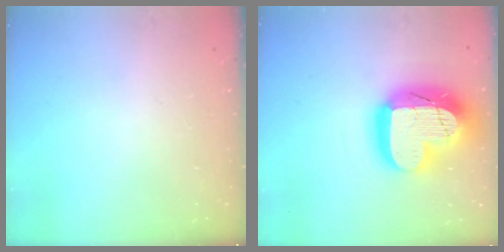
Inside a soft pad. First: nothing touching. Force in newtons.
{"total": 26.0, "press": 25.9, "slide": 2.1}